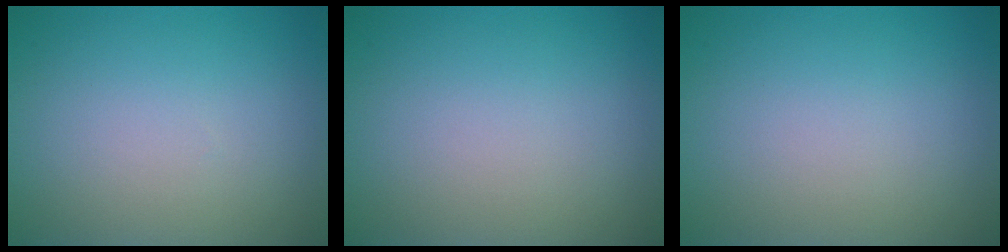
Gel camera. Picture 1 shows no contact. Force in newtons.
{"total": 0.0}
{"total": 0.0}